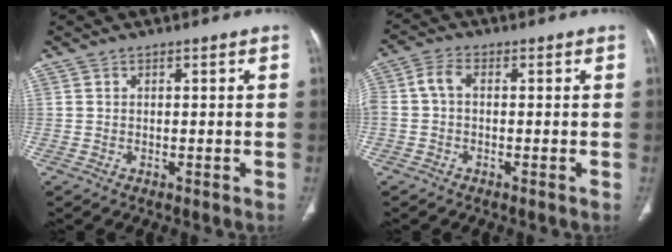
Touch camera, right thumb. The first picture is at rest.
{"total": 4.2, "force": [-0.1, 2.5, 3.4], "torque": [-0.078, 0.015, -0.010]}